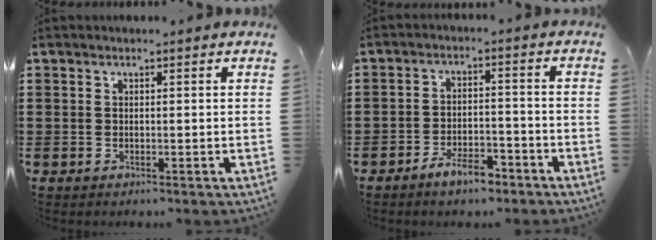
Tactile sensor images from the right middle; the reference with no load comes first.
{"total": 5.3, "force": [-4.4, 1.7, 2.5], "torque": [-0.052, 0.007, -0.085]}